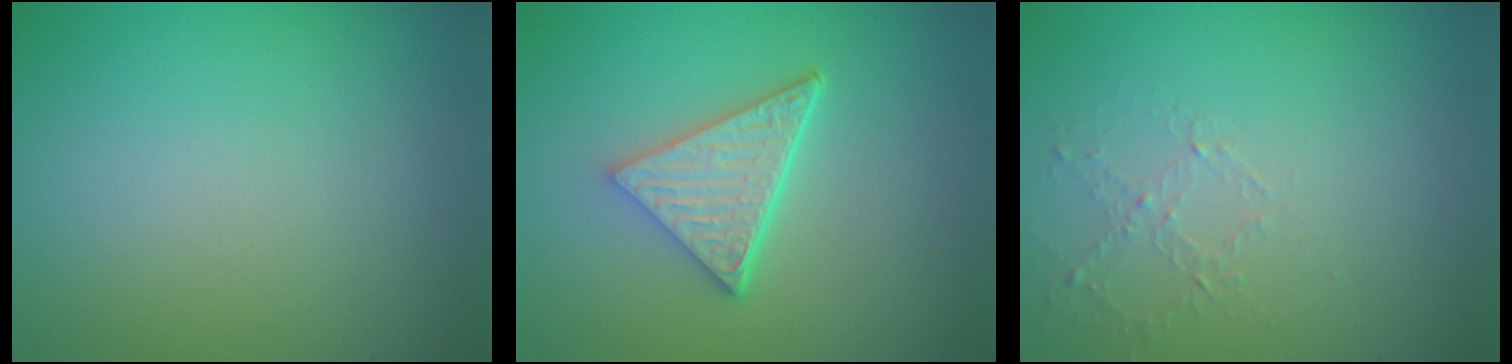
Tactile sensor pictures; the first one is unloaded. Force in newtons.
{"total": 5.0, "press": 3.7, "slide": 3.4}
{"total": 1.0, "press": 0.4, "slide": 0.9}